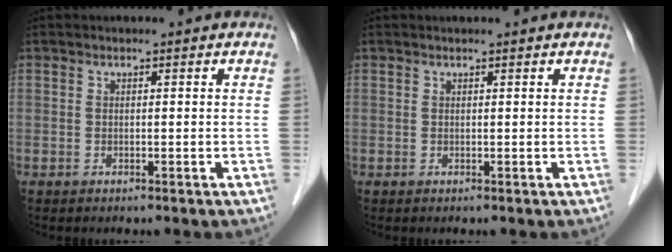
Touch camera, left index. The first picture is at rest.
{"total": 1.2, "force": [1.1, 0.0, 0.4], "torque": [-0.005, 0.015, 0.018]}